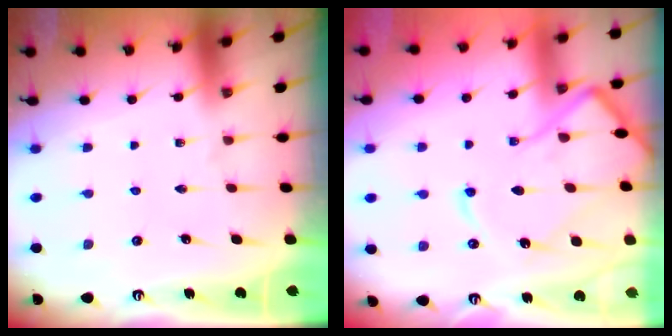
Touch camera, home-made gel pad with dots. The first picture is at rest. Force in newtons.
{"total": 12.9, "press": 12.8, "slide": 1.3}